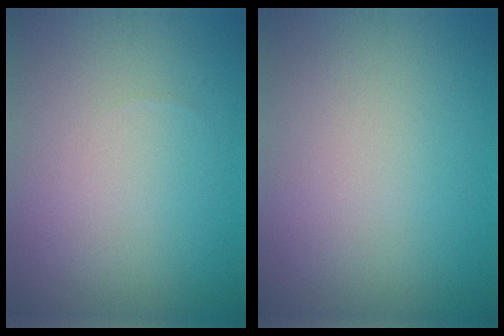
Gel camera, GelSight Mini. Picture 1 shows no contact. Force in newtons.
{"total": 0.0}